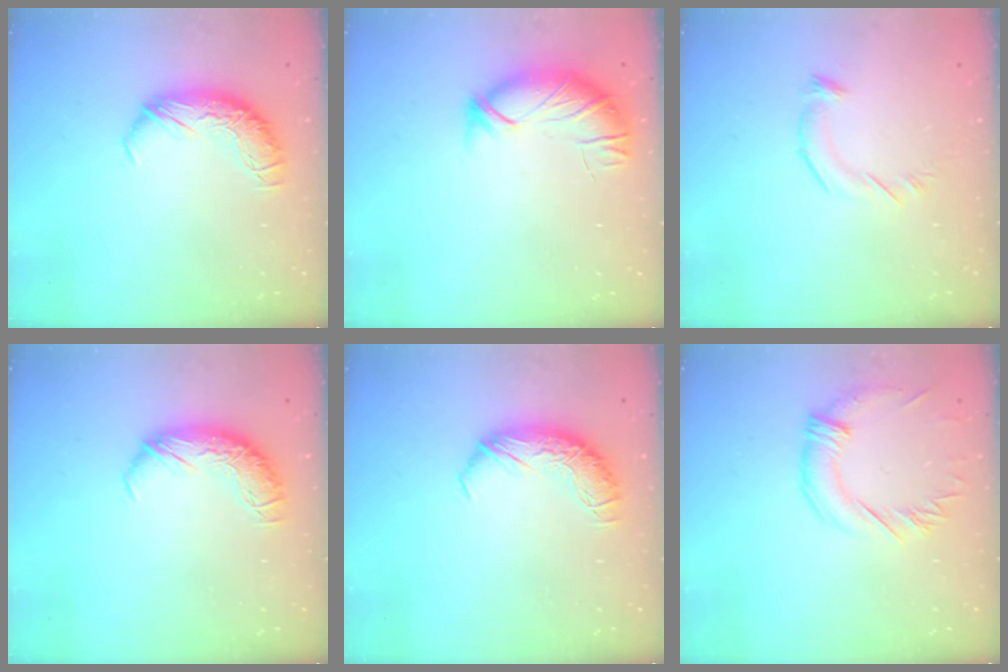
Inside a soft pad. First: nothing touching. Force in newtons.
{"total": 3.5, "press": 2.8, "slide": 2.0}
{"total": 5.5, "press": 5.5, "slide": 0.3}
{"total": 0.0}
{"total": 0.0}
{"total": 1.3, "press": 0.2, "slide": 1.2}